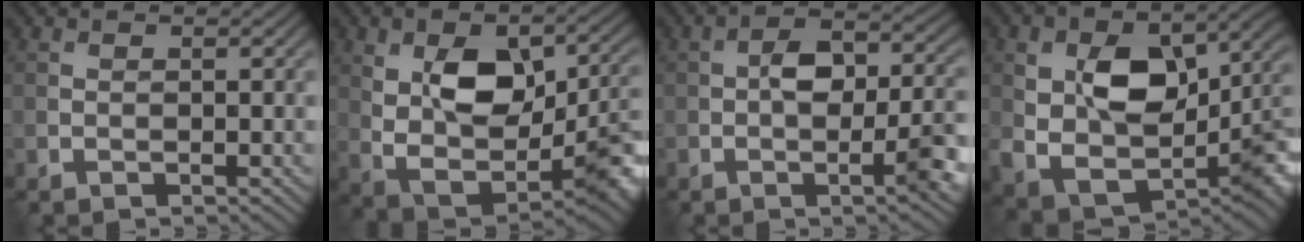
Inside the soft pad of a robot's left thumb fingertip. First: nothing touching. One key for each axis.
{"total": 12.7, "fx": 1.1, "fy": 7.4, "fz": 10.3, "tx": -0.161, "ty": -0.015, "tz": 0.026}
{"total": 8.4, "fx": -1.3, "fy": 3.6, "fz": 7.4, "tx": -0.109, "ty": 0.011, "tz": -0.030}
{"total": 14.9, "fx": 0.9, "fy": 10.0, "fz": 11.0, "tx": -0.175, "ty": -0.029, "tz": 0.029}